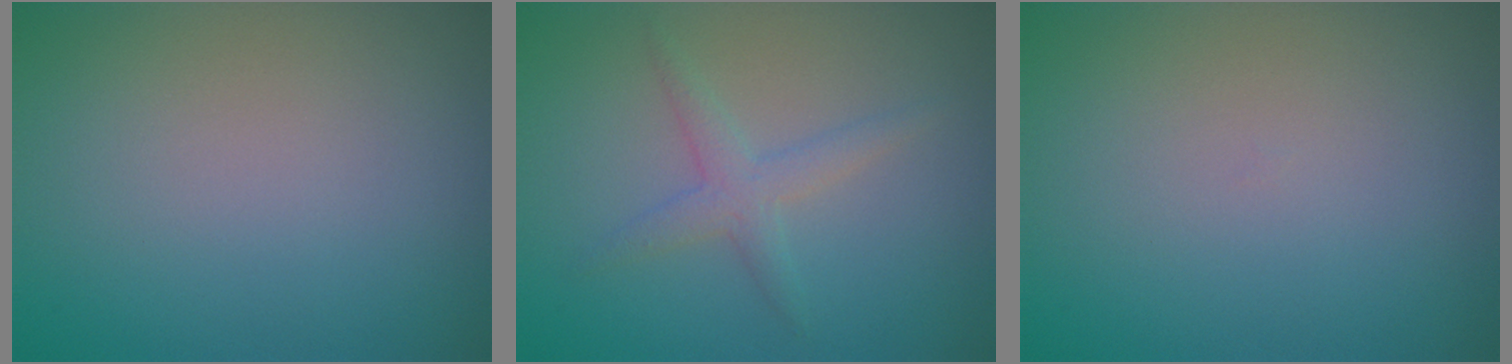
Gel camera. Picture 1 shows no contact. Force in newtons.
{"total": 2.1, "press": 2.1, "slide": 0.1}
{"total": 0.0}